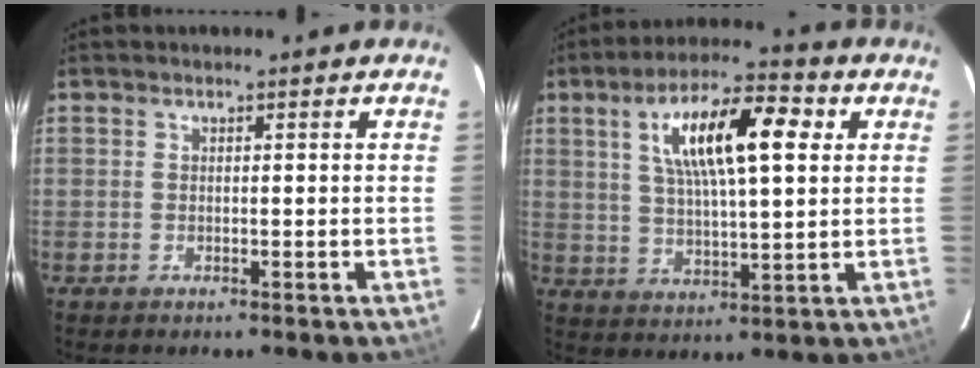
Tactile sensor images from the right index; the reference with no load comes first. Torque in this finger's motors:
{"motor_torque": [0.58, 0.15, 0.61, 0.21]}